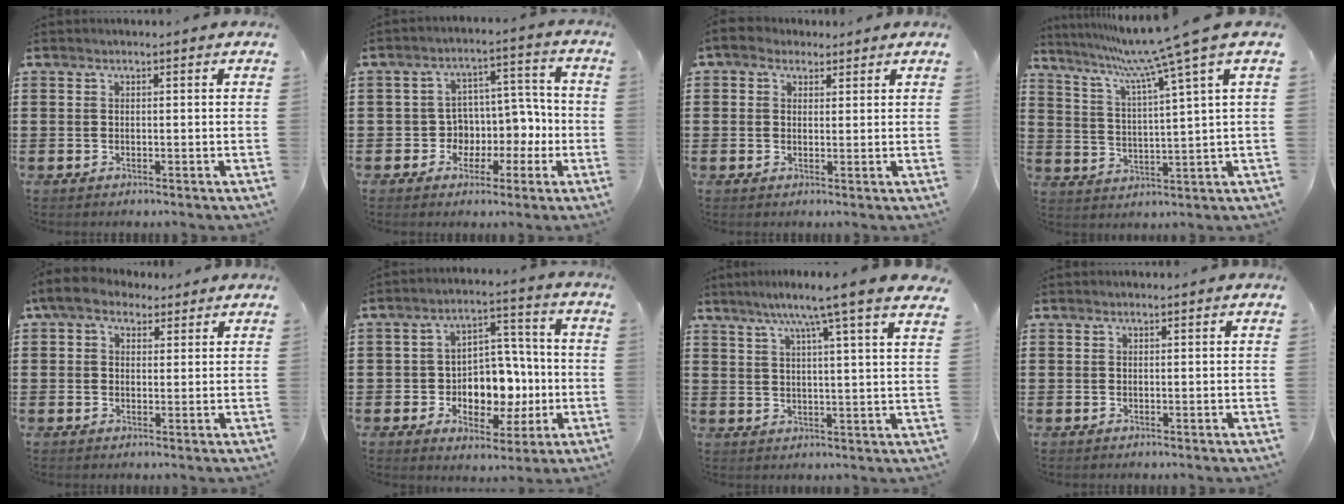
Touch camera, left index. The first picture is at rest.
{"total": 5.8, "force": [-0.6, 5.6, 1.4], "torque": [-0.044, -0.005, -0.008]}
{"total": 2.6, "force": [1.5, 2.0, 0.8], "torque": [-0.025, 0.012, 0.027]}
{"total": 9.3, "force": [6.8, -1.7, 6.2], "torque": [-0.144, -0.044, 0.104]}
{"total": 5.2, "force": [3.3, 3.0, 2.8], "torque": [-0.066, 0.011, 0.061]}
{"total": 7.7, "force": [-0.6, 6.4, 4.1], "torque": [-0.068, 0.003, -0.010]}
{"total": 7.6, "force": [5.7, -1.0, 5.0], "torque": [-0.108, -0.023, 0.089]}
{"total": 0.0}